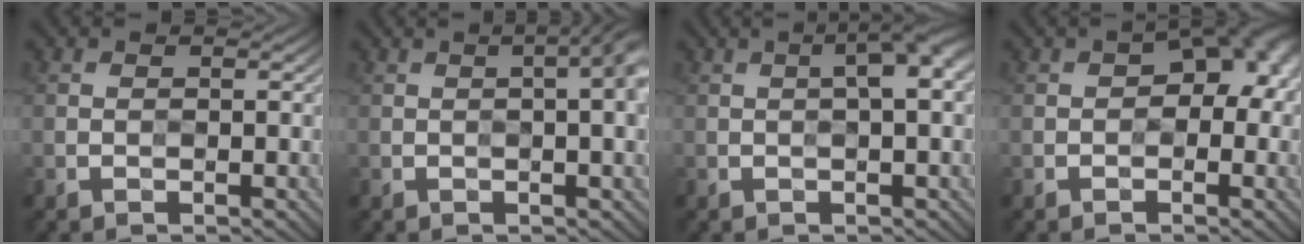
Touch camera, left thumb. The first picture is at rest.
{"total": 4.4, "force": [0.7, 1.1, 4.2], "torque": [-0.045, 0.017, -0.001]}
{"total": 4.0, "force": [0.8, 0.8, 3.8], "torque": [-0.052, 0.018, 0.009]}
{"total": 6.9, "force": [0.5, 4.3, 5.3], "torque": [-0.040, 0.018, -0.007]}